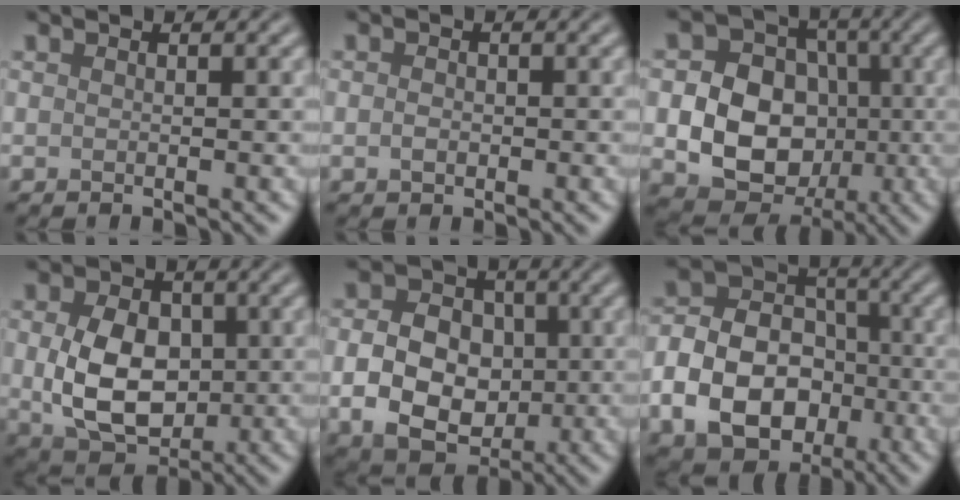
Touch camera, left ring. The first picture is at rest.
{"total": 1.1, "force": [-0.2, 0.9, 0.7], "torque": [-0.013, -0.001, -0.008]}
{"total": 10.8, "force": [-1.5, 9.0, 5.6], "torque": [-0.078, -0.007, -0.044]}
{"total": 8.0, "force": [0.0, 5.7, 5.6], "torque": [-0.114, -0.010, 0.006]}
{"total": 8.2, "force": [-1.1, 6.2, 5.2], "torque": [-0.092, -0.006, -0.024]}
{"total": 10.6, "force": [-3.5, 7.8, 6.2], "torque": [-0.110, -0.013, -0.071]}